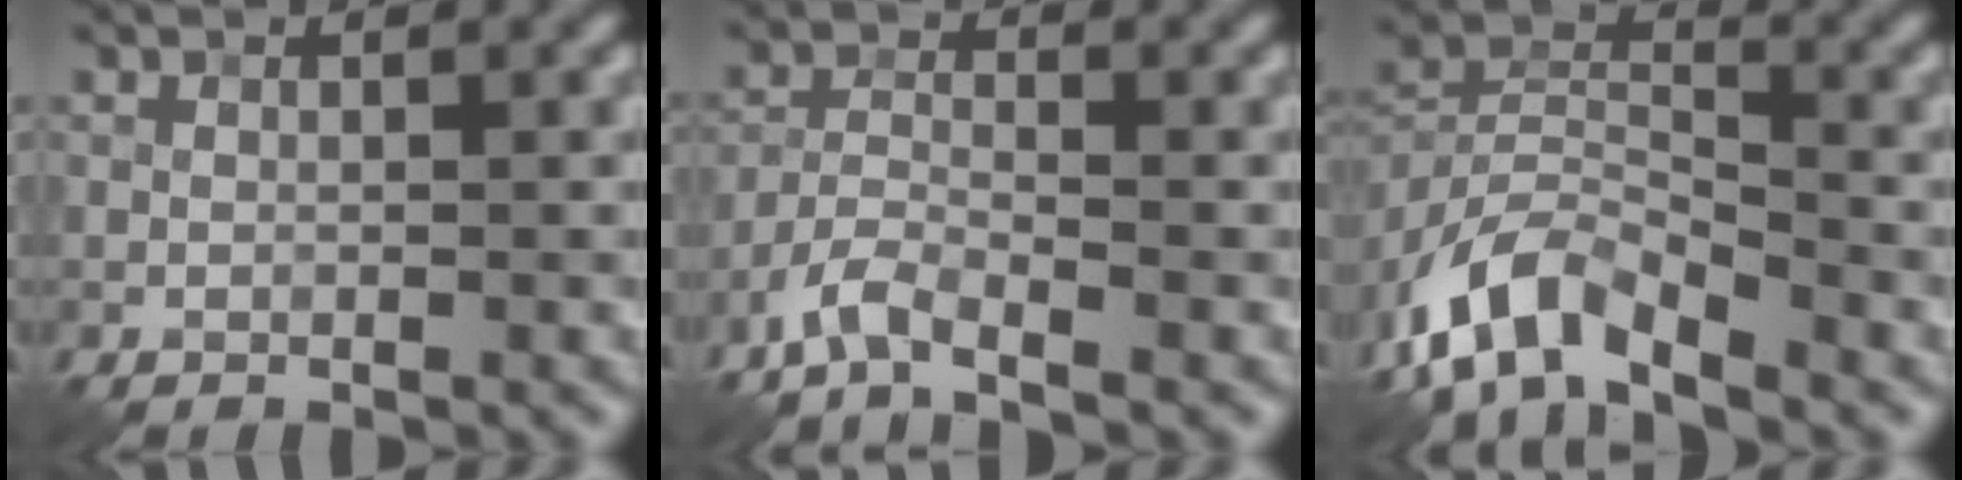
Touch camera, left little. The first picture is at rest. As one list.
[{"total": 3.3, "force": [-2.7, 0.6, 1.8], "torque": [-0.044, 0.000, -0.064]}, {"total": 7.6, "force": [-5.5, 2.9, 4.3], "torque": [-0.078, 0.001, -0.117]}]